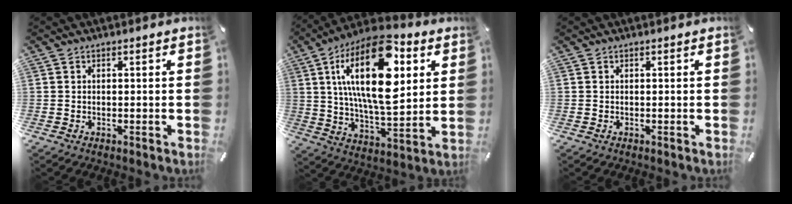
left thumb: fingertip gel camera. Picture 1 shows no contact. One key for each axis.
{"total": 25.0, "fx": 8.0, "fy": 11.8, "fz": 20.5, "tx": -0.382, "ty": -0.021, "tz": 0.120}
{"total": 0.0}